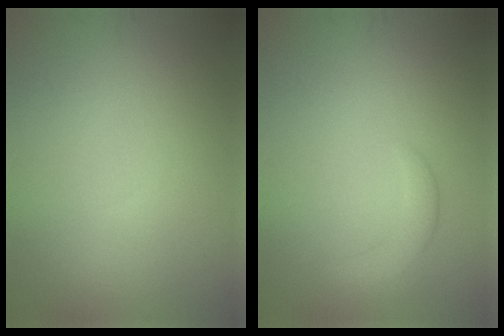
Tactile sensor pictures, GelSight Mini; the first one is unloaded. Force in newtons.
{"total": 2.0, "press": 2.0, "slide": 0.2}